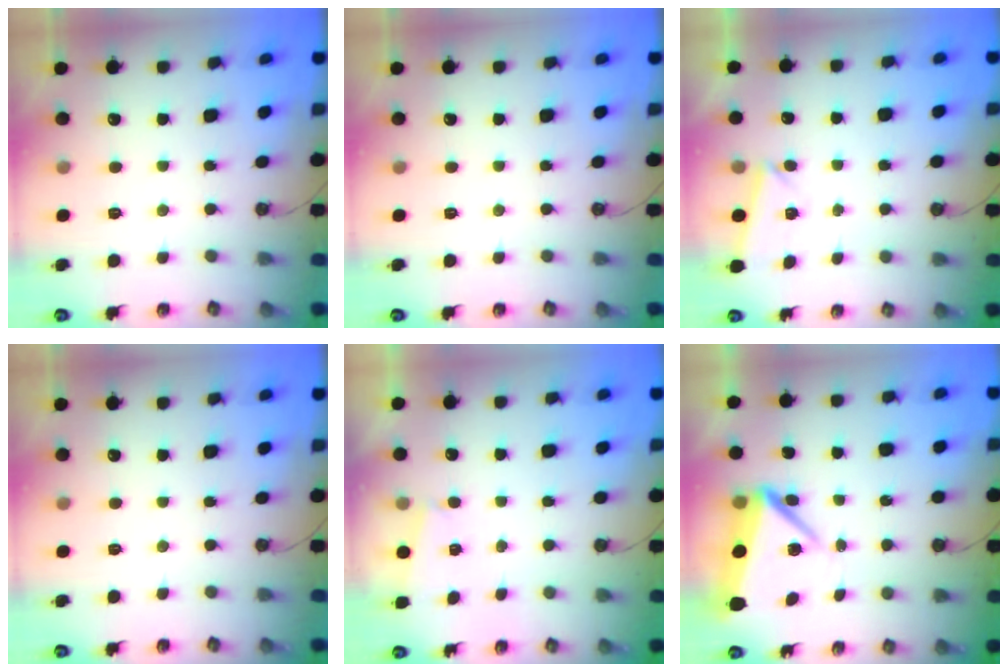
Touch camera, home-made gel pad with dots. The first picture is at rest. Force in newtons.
{"total": 0.0}
{"total": 2.0, "press": 1.7, "slide": 1.0}
{"total": 0.0}
{"total": 1.0, "press": 1.0, "slide": 0.3}
{"total": 7.7, "press": 7.6, "slide": 0.9}